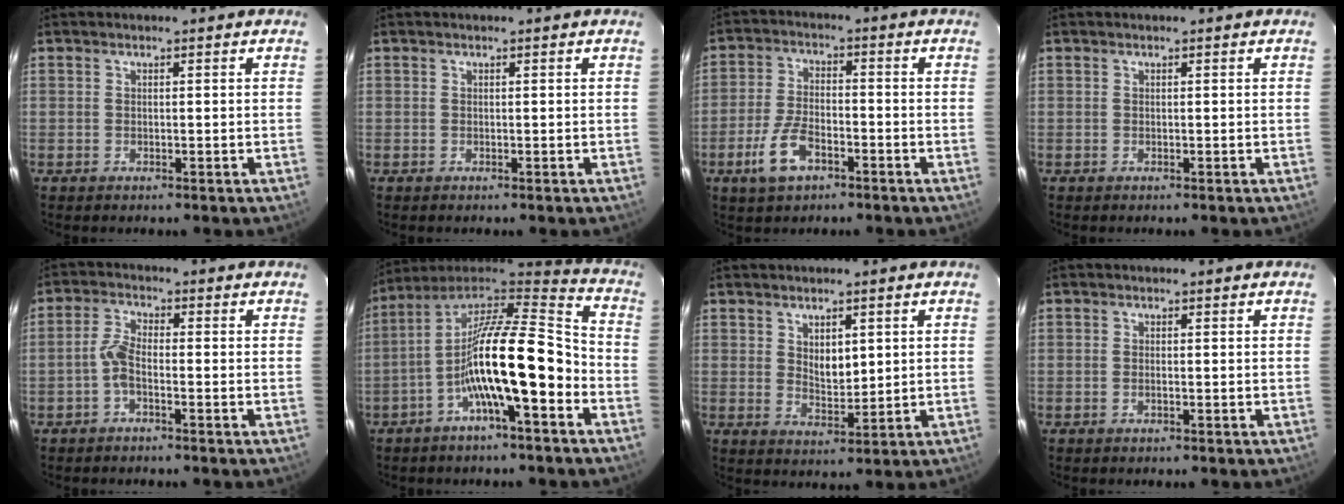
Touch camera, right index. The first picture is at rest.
{"total": 0.0}
{"total": 7.1, "force": [-3.7, 3.3, 5.1], "torque": [-0.114, 0.000, -0.070]}
{"total": 0.0}
{"total": 3.5, "force": [-1.3, 1.1, 3.1], "torque": [-0.067, 0.007, -0.029]}
{"total": 16.5, "force": [-5.1, 2.2, 15.5], "torque": [-0.269, 0.024, -0.088]}
{"total": 4.4, "force": [1.4, 2.1, 3.6], "torque": [-0.062, -0.004, 0.030]}
{"total": 0.6, "force": [-0.2, 0.1, 0.5], "torque": [-0.012, 0.000, -0.002]}